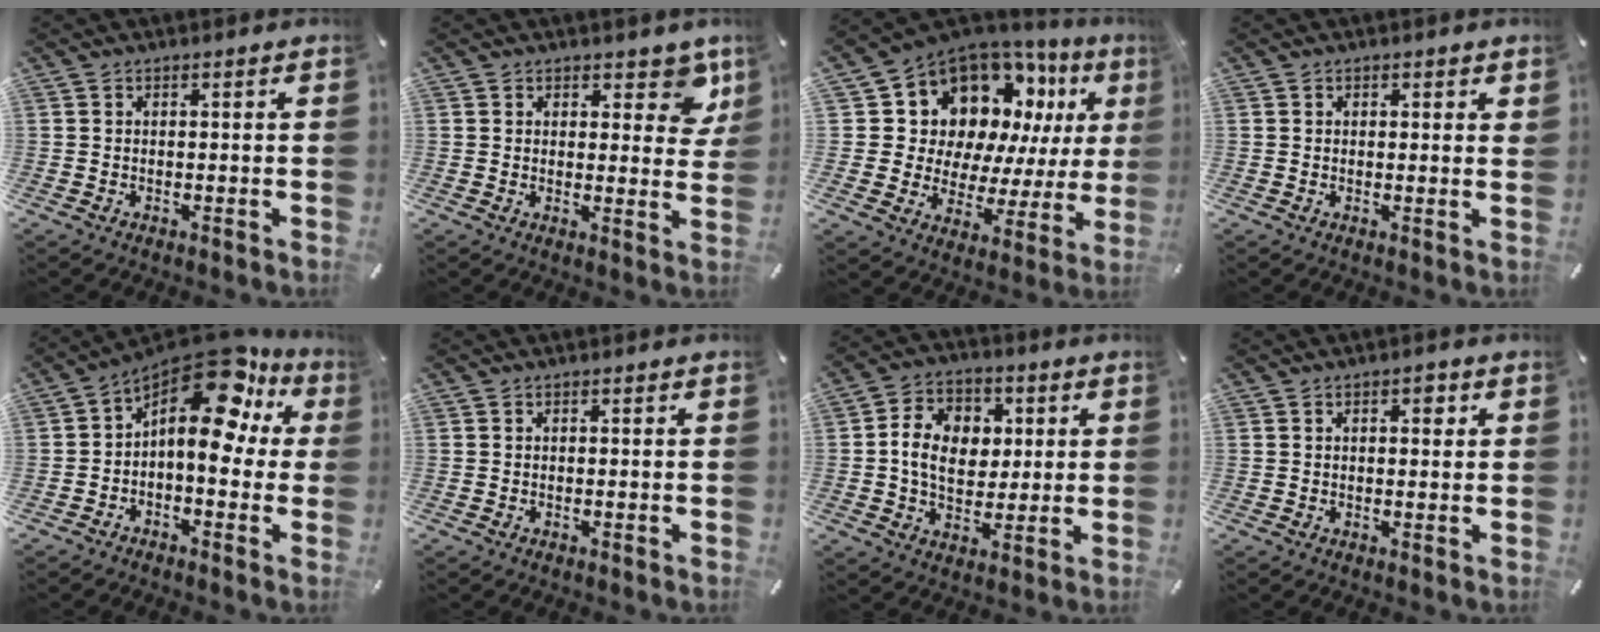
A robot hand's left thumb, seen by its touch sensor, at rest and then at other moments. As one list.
[{"total": 4.5, "force": [2.5, 2.8, 2.5], "torque": [-0.007, -0.011, 0.036]}, {"total": 13.6, "force": [8.2, 9.6, 4.9], "torque": [-0.089, -0.085, 0.151]}, {"total": 0.9, "force": [0.5, 0.5, 0.4], "torque": [0.000, -0.002, 0.008]}, {"total": 15.0, "force": [7.8, 6.4, 11.1], "torque": [-0.179, -0.068, 0.128]}, {"total": 0.0}, {"total": 10.8, "force": [0.8, 8.8, 6.2], "torque": [-0.106, 0.015, 0.016]}, {"total": 2.6, "force": [0.8, 1.5, 2.0], "torque": [-0.019, -0.002, 0.007]}]